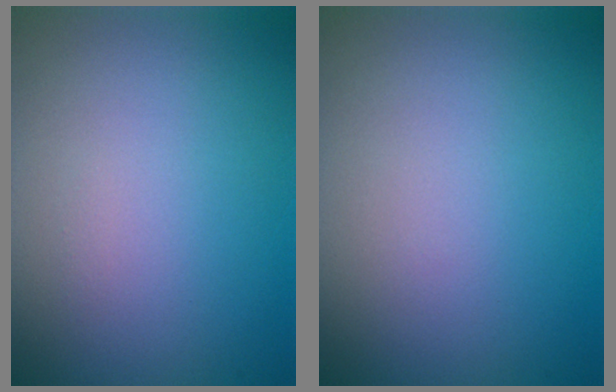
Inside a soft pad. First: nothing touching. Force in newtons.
{"total": 0.0}